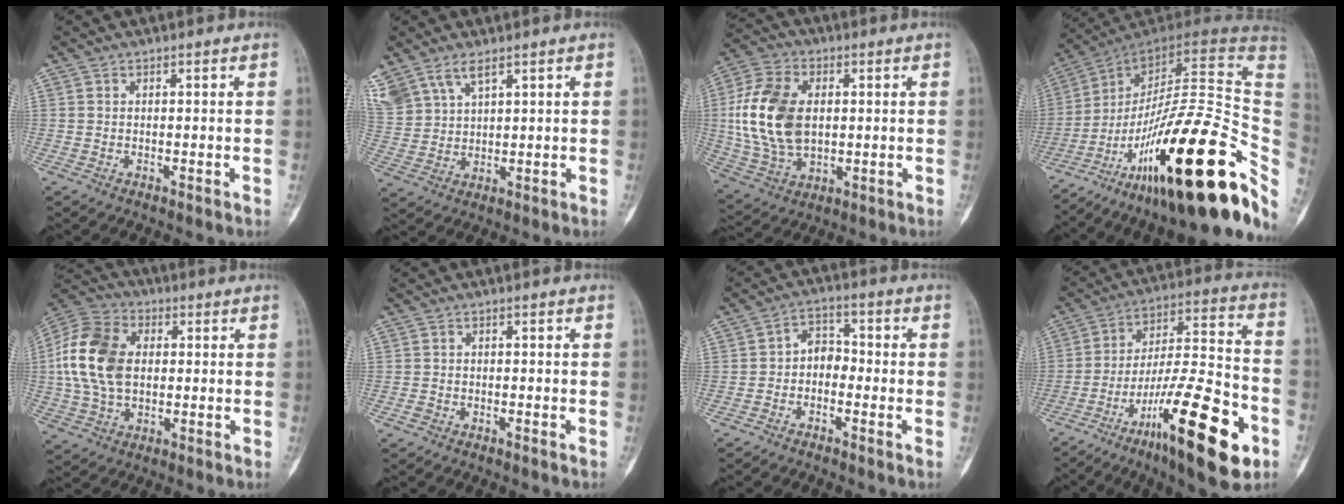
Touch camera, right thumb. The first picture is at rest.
{"total": 12.0, "force": [7.3, 6.5, 6.9], "torque": [-0.162, -0.003, 0.156]}
{"total": 17.3, "force": [1.5, 11.4, 12.9], "torque": [-0.248, 0.000, 0.034]}
{"total": 36.0, "force": [-14.5, 10.3, 31.3], "torque": [-0.397, 0.066, -0.235]}
{"total": 16.0, "force": [1.3, 10.9, 11.6], "torque": [-0.221, 0.016, 0.019]}
{"total": 1.0, "force": [-0.7, 0.6, 0.4], "torque": [-0.012, 0.007, -0.015]}
{"total": 4.8, "force": [-1.5, 3.6, 2.9], "torque": [-0.026, 0.027, -0.042]}
{"total": 24.6, "force": [-11.4, 6.3, 20.9], "torque": [-0.328, 0.060, -0.181]}